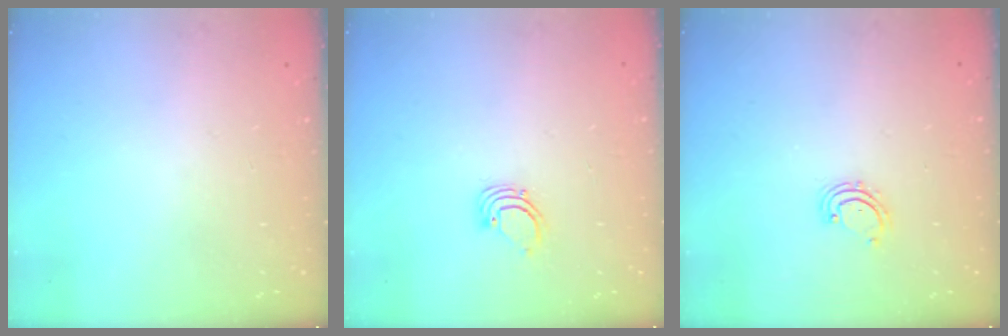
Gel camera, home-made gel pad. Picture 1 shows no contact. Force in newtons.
{"total": 2.2, "press": 2.2, "slide": 0.2}
{"total": 2.7, "press": 2.6, "slide": 0.5}